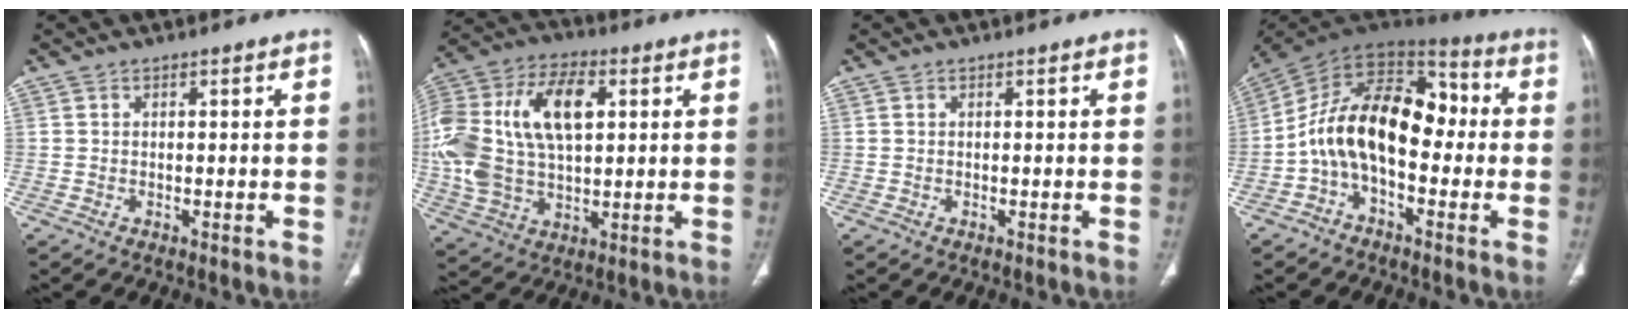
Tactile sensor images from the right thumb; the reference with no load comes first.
{"total": 22.4, "force": [3.9, 13.0, 17.8], "torque": [-0.364, 0.013, 0.066]}
{"total": 0.0}
{"total": 17.2, "force": [-1.9, 10.4, 13.6], "torque": [-0.205, 0.065, -0.045]}